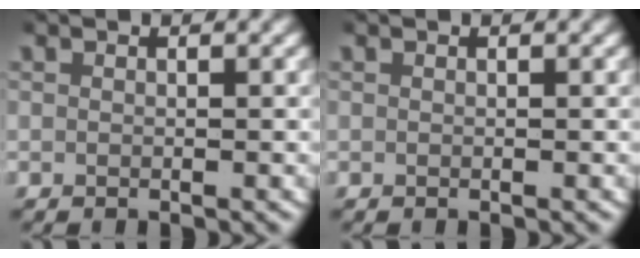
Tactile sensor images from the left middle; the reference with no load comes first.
{"total": 0.0}